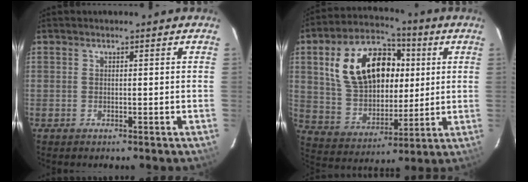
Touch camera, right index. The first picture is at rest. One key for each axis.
{"total": 19.3, "fx": 5.0, "fy": 12.4, "fz": 13.8, "tx": -0.274, "ty": 0.038, "tz": 0.102}